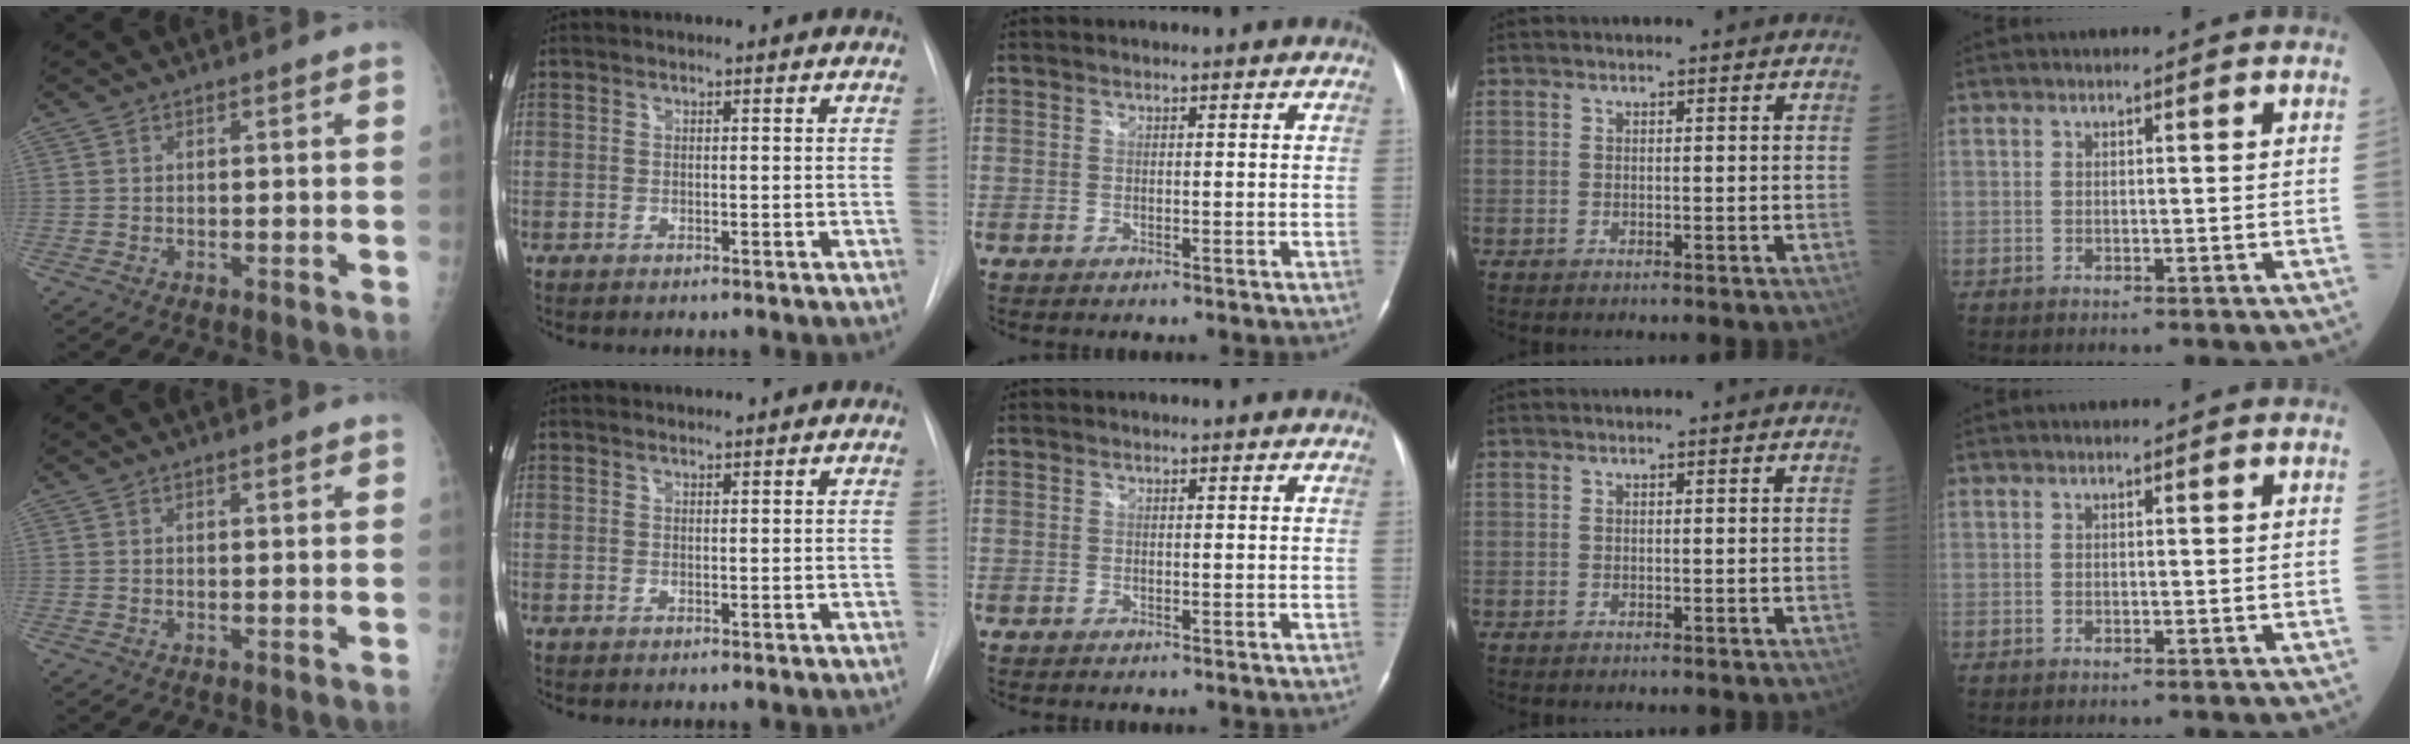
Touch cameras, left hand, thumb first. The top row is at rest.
{"thumb": {"total": 1.1, "force": [0.8, 0.2, 0.8], "torque": [-0.011, -0.003, 0.012]}, "index": {"total": 0.9, "force": [0.9, 0.0, -0.1], "torque": [-0.006, 0.008, 0.020]}}